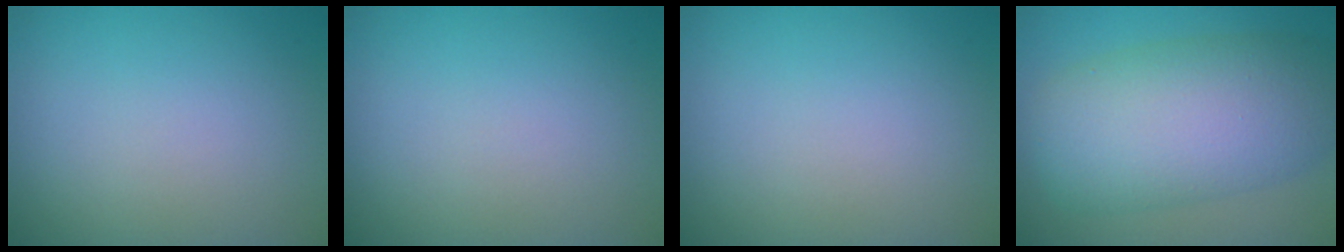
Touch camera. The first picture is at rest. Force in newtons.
{"total": 0.0}
{"total": 0.0}
{"total": 9.9, "press": 9.9, "slide": 0.4}